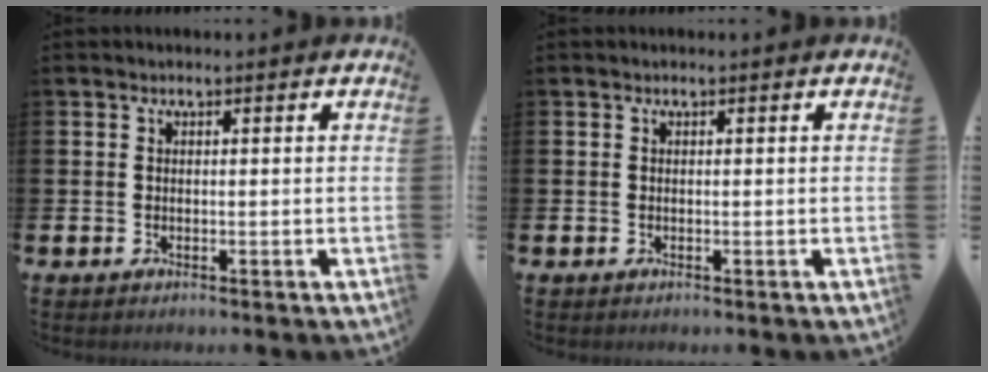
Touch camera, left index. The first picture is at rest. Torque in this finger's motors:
{"motor_torque": [-0.18, 0.18, 0.00, 0.00]}